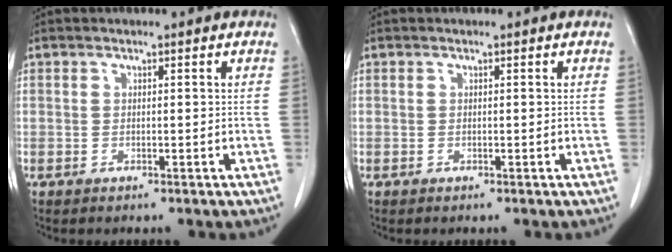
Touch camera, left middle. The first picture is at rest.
{"total": 0.0}